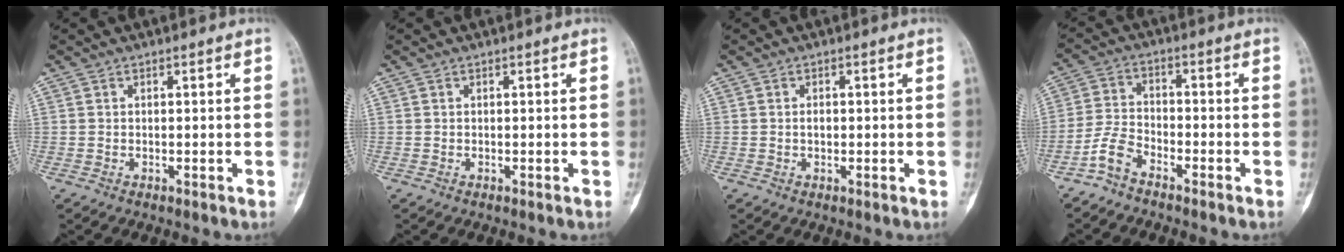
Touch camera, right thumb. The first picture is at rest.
{"total": 0.0}
{"total": 1.1, "force": [-0.1, 0.7, 0.8], "torque": [-0.010, 0.002, -0.001]}
{"total": 5.3, "force": [-3.9, 2.3, 2.7], "torque": [-0.054, 0.027, -0.088]}